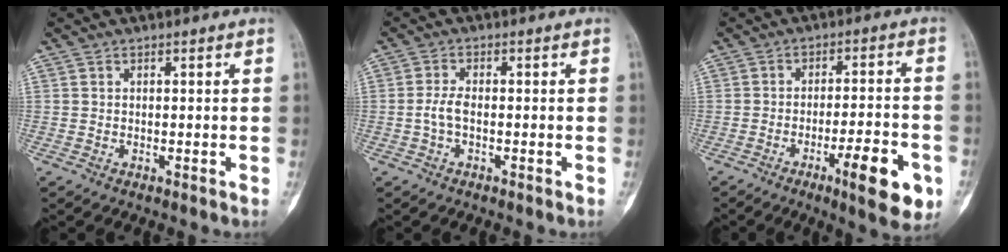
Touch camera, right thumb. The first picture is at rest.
{"total": 2.8, "force": [-0.6, 1.2, 2.5], "torque": [-0.060, 0.005, -0.015]}
{"total": 11.6, "force": [-5.0, 2.6, 10.1], "torque": [-0.134, 0.016, -0.069]}